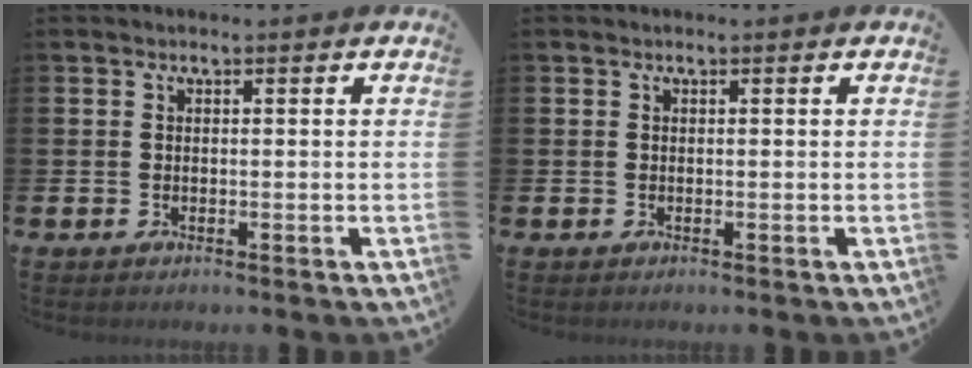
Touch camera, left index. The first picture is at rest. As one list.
[{"total": 0.0}]